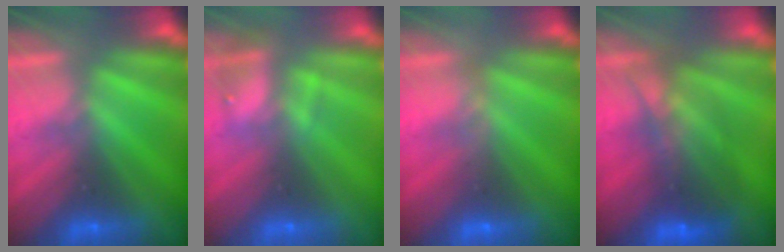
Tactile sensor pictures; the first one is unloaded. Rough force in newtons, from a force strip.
{"total": 2.3}
{"total": 3.8}
{"total": 5.6}